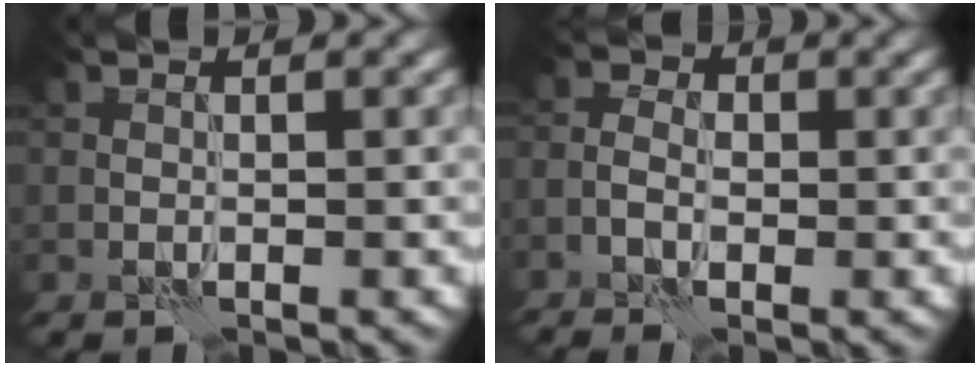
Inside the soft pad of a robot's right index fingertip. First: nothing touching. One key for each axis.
{"total": 2.9, "fx": -1.0, "fy": 1.9, "fz": 1.9, "tx": -0.026, "ty": 0.008, "tz": -0.022}